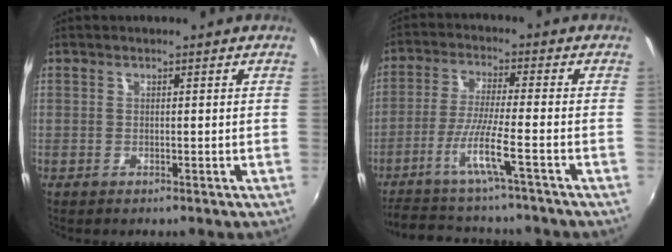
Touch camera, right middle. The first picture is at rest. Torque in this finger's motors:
{"motor_torque": [1.07, -1.07, 0.37, 0.13]}